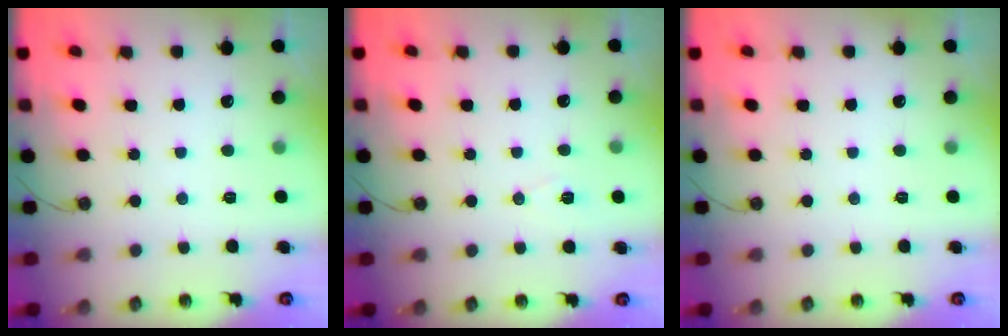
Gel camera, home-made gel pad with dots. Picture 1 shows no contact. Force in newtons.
{"total": 7.1, "press": 5.4, "slide": 4.6}
{"total": 0.0}